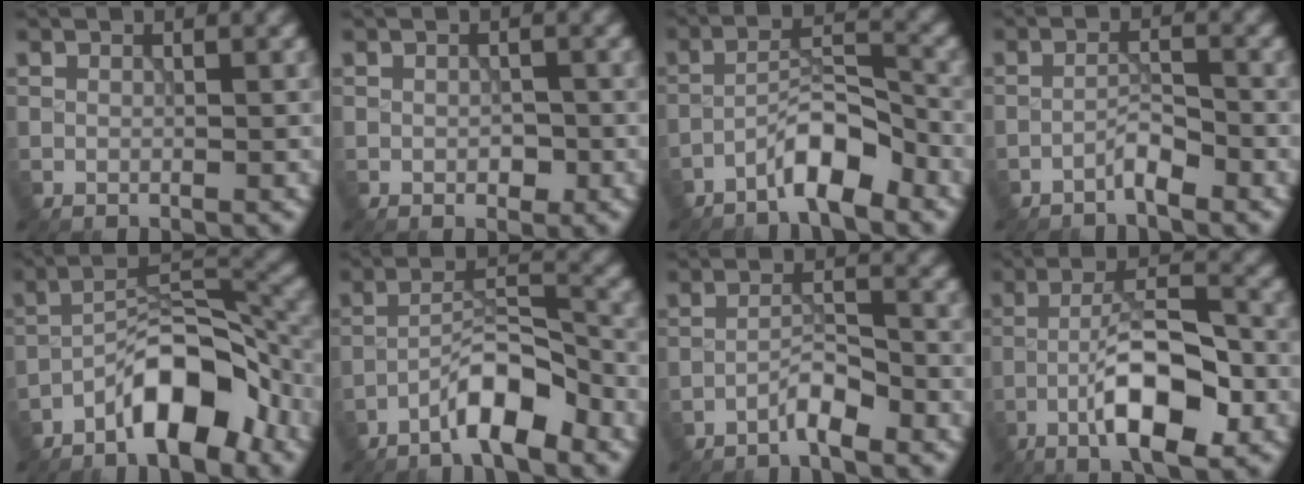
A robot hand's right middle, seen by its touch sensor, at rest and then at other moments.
{"total": 1.2, "force": [-0.3, 0.7, 0.9], "torque": [-0.012, -0.002, -0.005]}
{"total": 4.5, "force": [-3.2, 0.9, 3.1], "torque": [-0.053, 0.017, -0.063]}
{"total": 1.8, "force": [-1.5, 0.1, 1.0], "torque": [-0.016, 0.008, -0.031]}
{"total": 8.2, "force": [-5.1, 2.8, 5.8], "torque": [-0.079, 0.021, -0.093]}
{"total": 5.2, "force": [-3.5, 1.1, 3.6], "torque": [-0.060, 0.017, -0.069]}
{"total": 2.4, "force": [-1.9, 0.2, 1.4], "torque": [-0.023, 0.010, -0.040]}
{"total": 8.4, "force": [-3.6, 2.4, 7.2], "torque": [-0.118, 0.017, -0.067]}